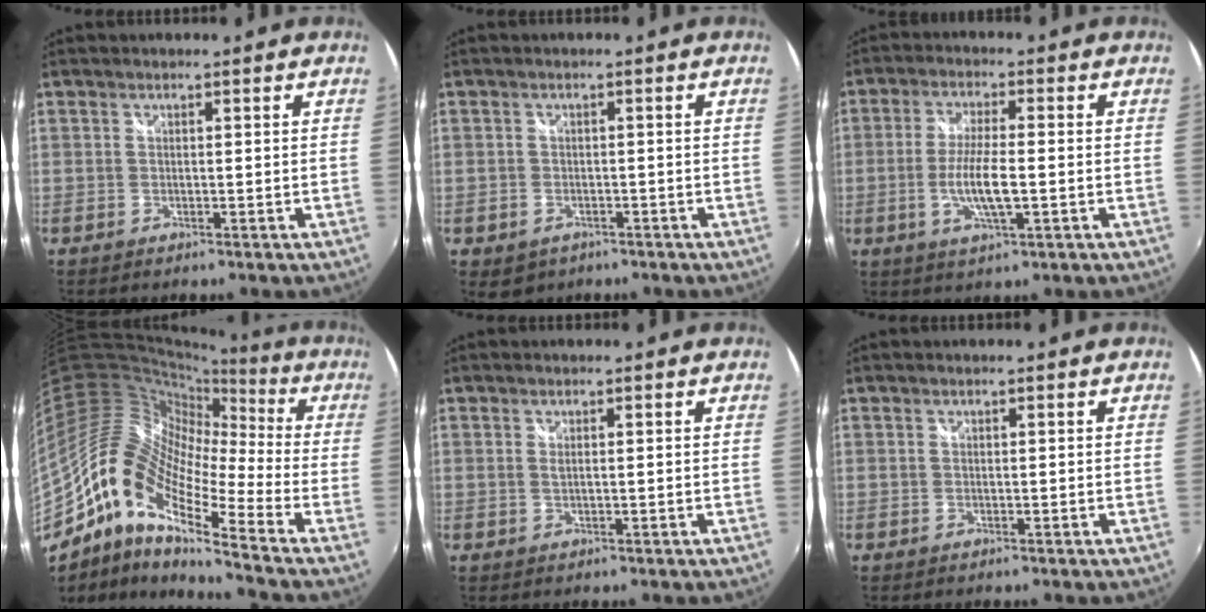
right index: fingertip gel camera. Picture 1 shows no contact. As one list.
[{"total": 4.1, "force": [-1.8, 3.3, 1.5], "torque": [-0.037, -0.006, -0.022]}, {"total": 7.7, "force": [-1.5, 1.6, 7.4], "torque": [-0.148, -0.009, -0.028]}, {"total": 16.1, "force": [-8.4, 5.0, 12.8], "torque": [-0.203, -0.004, -0.185]}, {"total": 1.0, "force": [0.1, 0.0, 1.0], "torque": [-0.020, 0.000, 0.003]}, {"total": 0.0}]